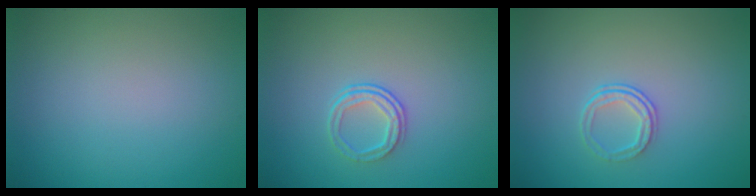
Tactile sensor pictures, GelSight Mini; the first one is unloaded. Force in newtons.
{"total": 2.1, "press": 1.4, "slide": 1.5}
{"total": 1.7, "press": 1.1, "slide": 1.4}